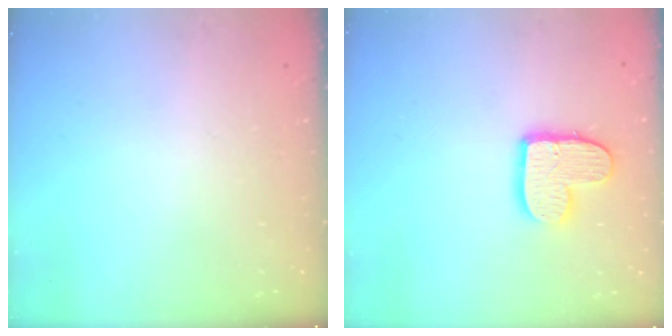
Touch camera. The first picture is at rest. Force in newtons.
{"total": 11.3, "press": 11.3, "slide": 0.7}